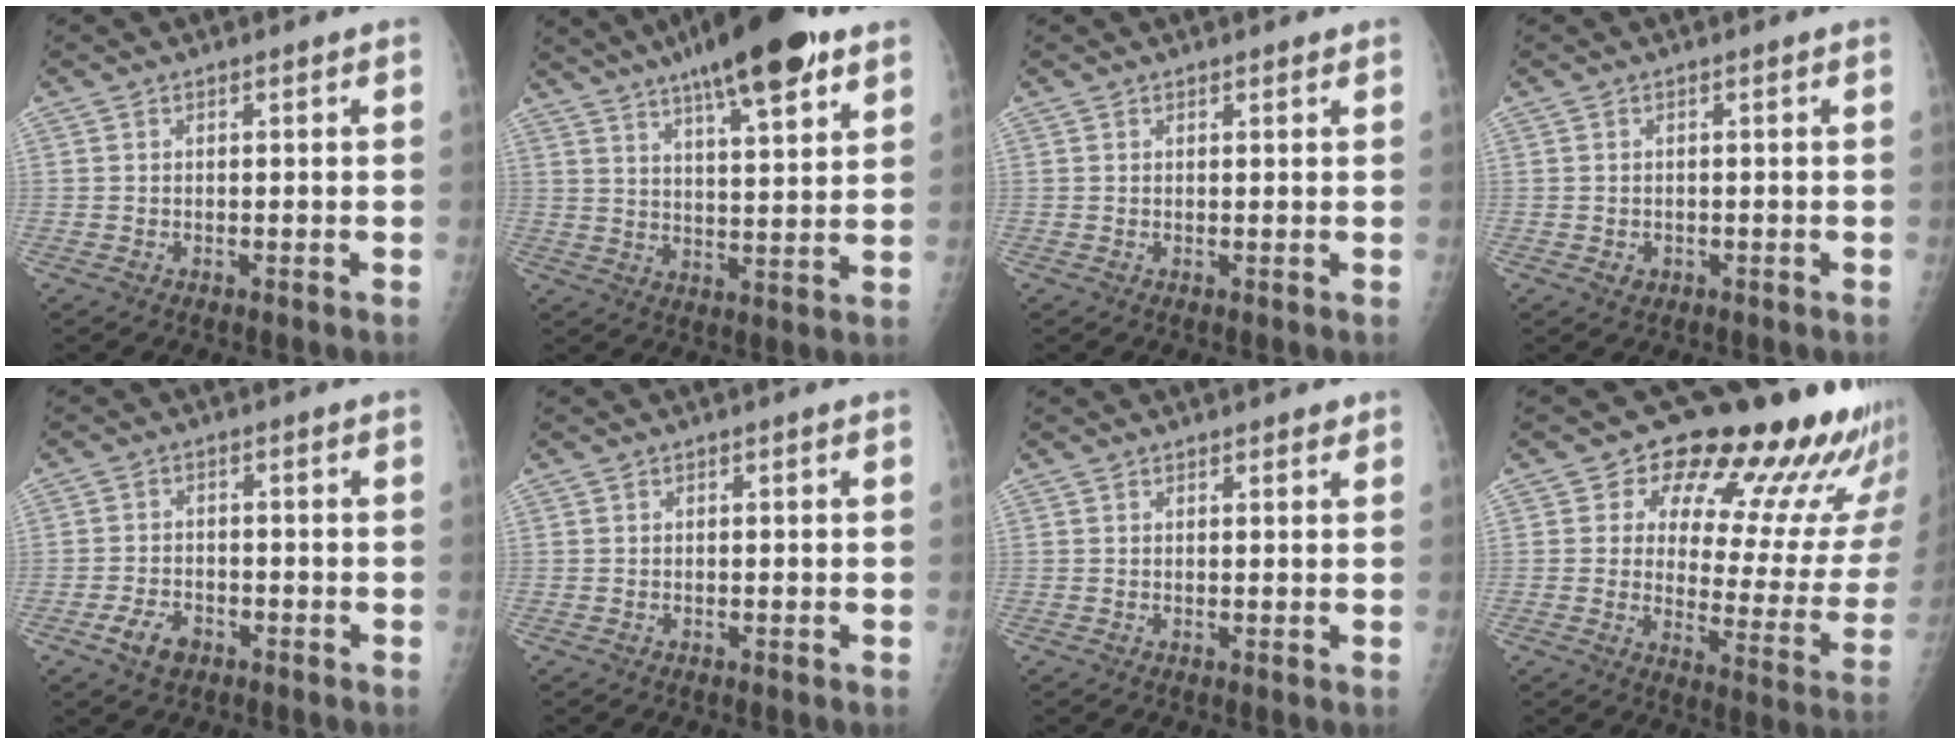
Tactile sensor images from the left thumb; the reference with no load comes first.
{"total": 17.9, "force": [11.5, 4.3, 13.1], "torque": [-0.187, -0.034, 0.179]}
{"total": 1.1, "force": [1.0, 0.4, 0.4], "torque": [-0.001, -0.004, 0.013]}
{"total": 1.2, "force": [-0.2, 1.1, 0.5], "torque": [-0.004, 0.001, 0.003]}
{"total": 4.4, "force": [-2.4, 2.8, 2.4], "torque": [-0.043, 0.012, -0.040]}
{"total": 0.0}
{"total": 1.4, "force": [1.2, 0.6, 0.5], "torque": [0.003, -0.005, 0.012]}
{"total": 22.4, "force": [16.0, 9.0, 12.9], "torque": [-0.114, -0.099, 0.196]}